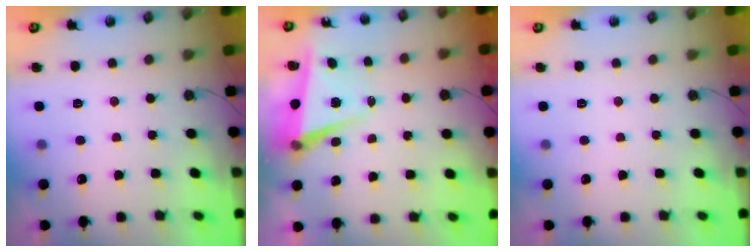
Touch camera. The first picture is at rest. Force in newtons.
{"total": 4.8, "press": 4.7, "slide": 1.1}
{"total": 0.0}